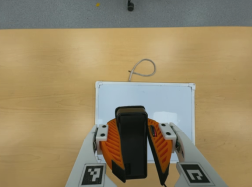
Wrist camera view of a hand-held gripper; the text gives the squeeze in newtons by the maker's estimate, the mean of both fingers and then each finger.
{"total": 11.7, "left": 11.0, "right": 12.4}